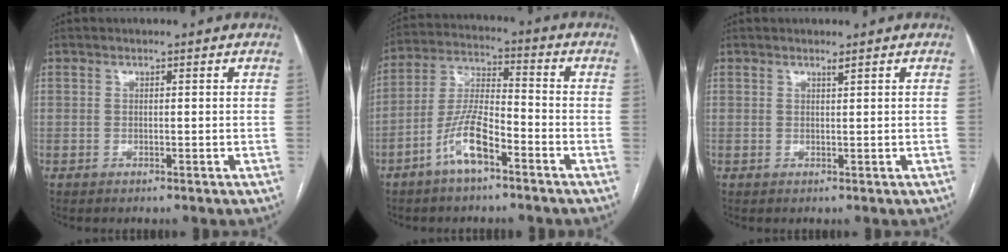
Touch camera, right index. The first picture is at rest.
{"total": 9.1, "force": [-5.1, 2.4, 7.2], "torque": [-0.154, 0.008, -0.098]}
{"total": 0.6, "force": [0.5, -0.2, 0.3], "torque": [-0.016, -0.007, 0.013]}